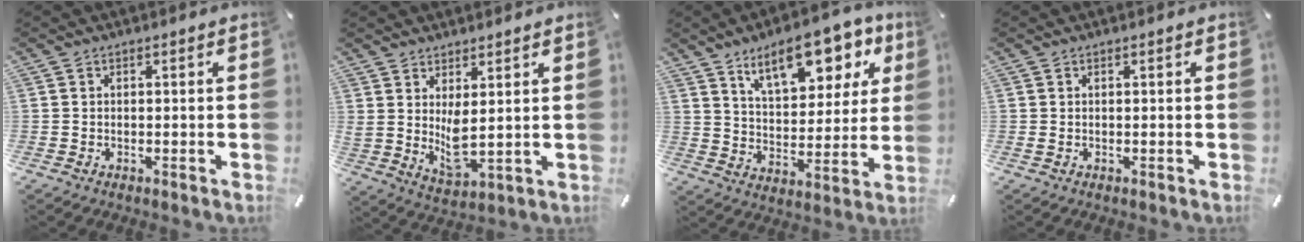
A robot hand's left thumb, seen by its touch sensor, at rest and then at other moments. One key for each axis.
{"total": 6.3, "fx": 3.1, "fy": 2.4, "fz": 4.9, "tx": -0.098, "ty": -0.032, "tz": 0.057}
{"total": 16.8, "fx": 10.4, "fy": 8.1, "fz": 10.3, "tx": -0.149, "ty": -0.046, "tz": 0.176}
{"total": 0.6, "fx": 0.1, "fy": 0.1, "fz": 0.6, "tx": -0.011, "ty": 0.000, "tz": 0.002}